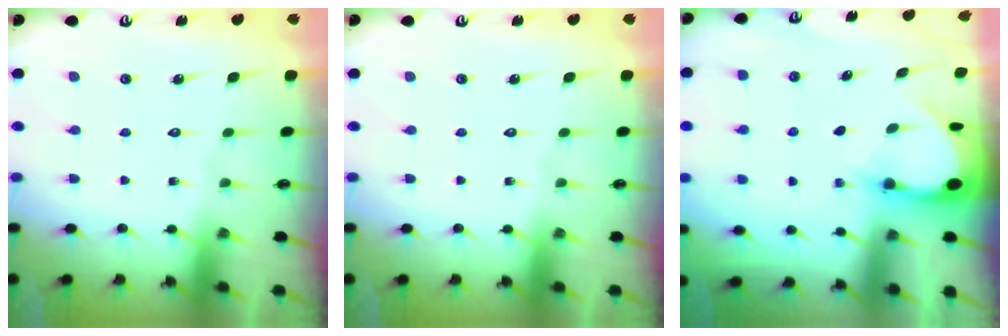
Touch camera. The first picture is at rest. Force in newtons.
{"total": 0.0}
{"total": 3.3, "press": 3.3, "slide": 0.3}